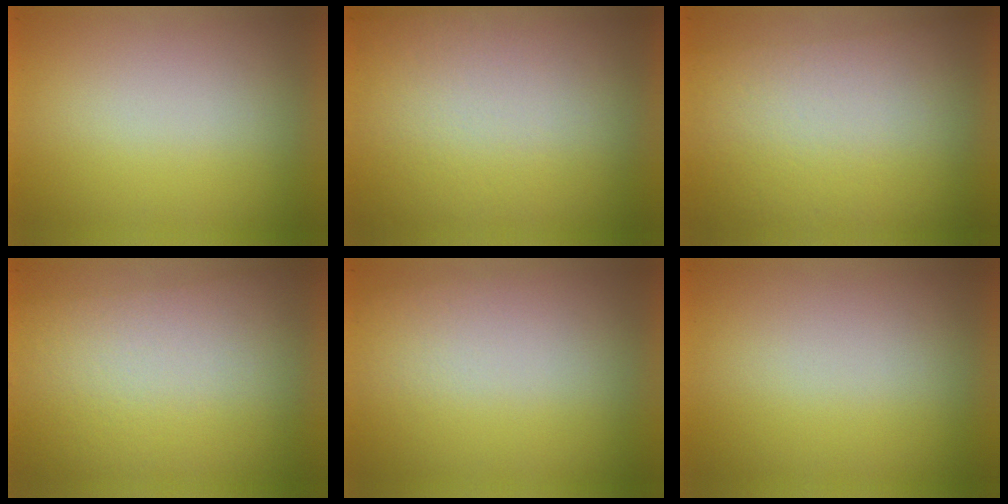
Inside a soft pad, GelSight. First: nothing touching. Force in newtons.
{"total": 2.9}
{"total": 2.8}
{"total": 2.8}
{"total": 1.1}
{"total": 0.0}